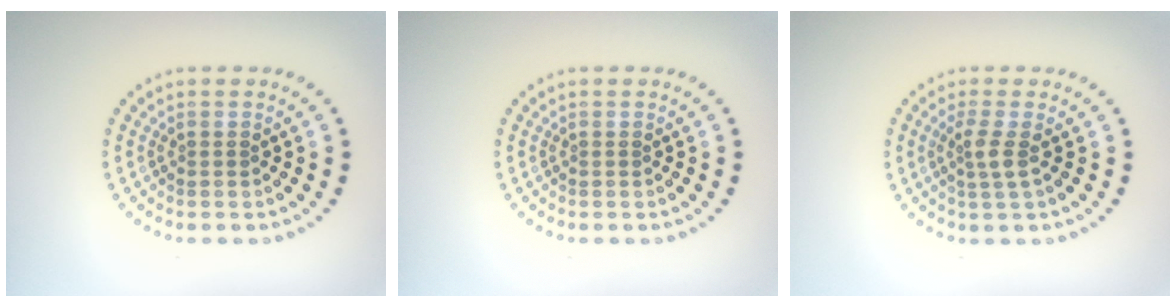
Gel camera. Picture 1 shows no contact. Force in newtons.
{"total": 0.0}
{"total": 1.8, "press": 1.4, "slide": 1.0}